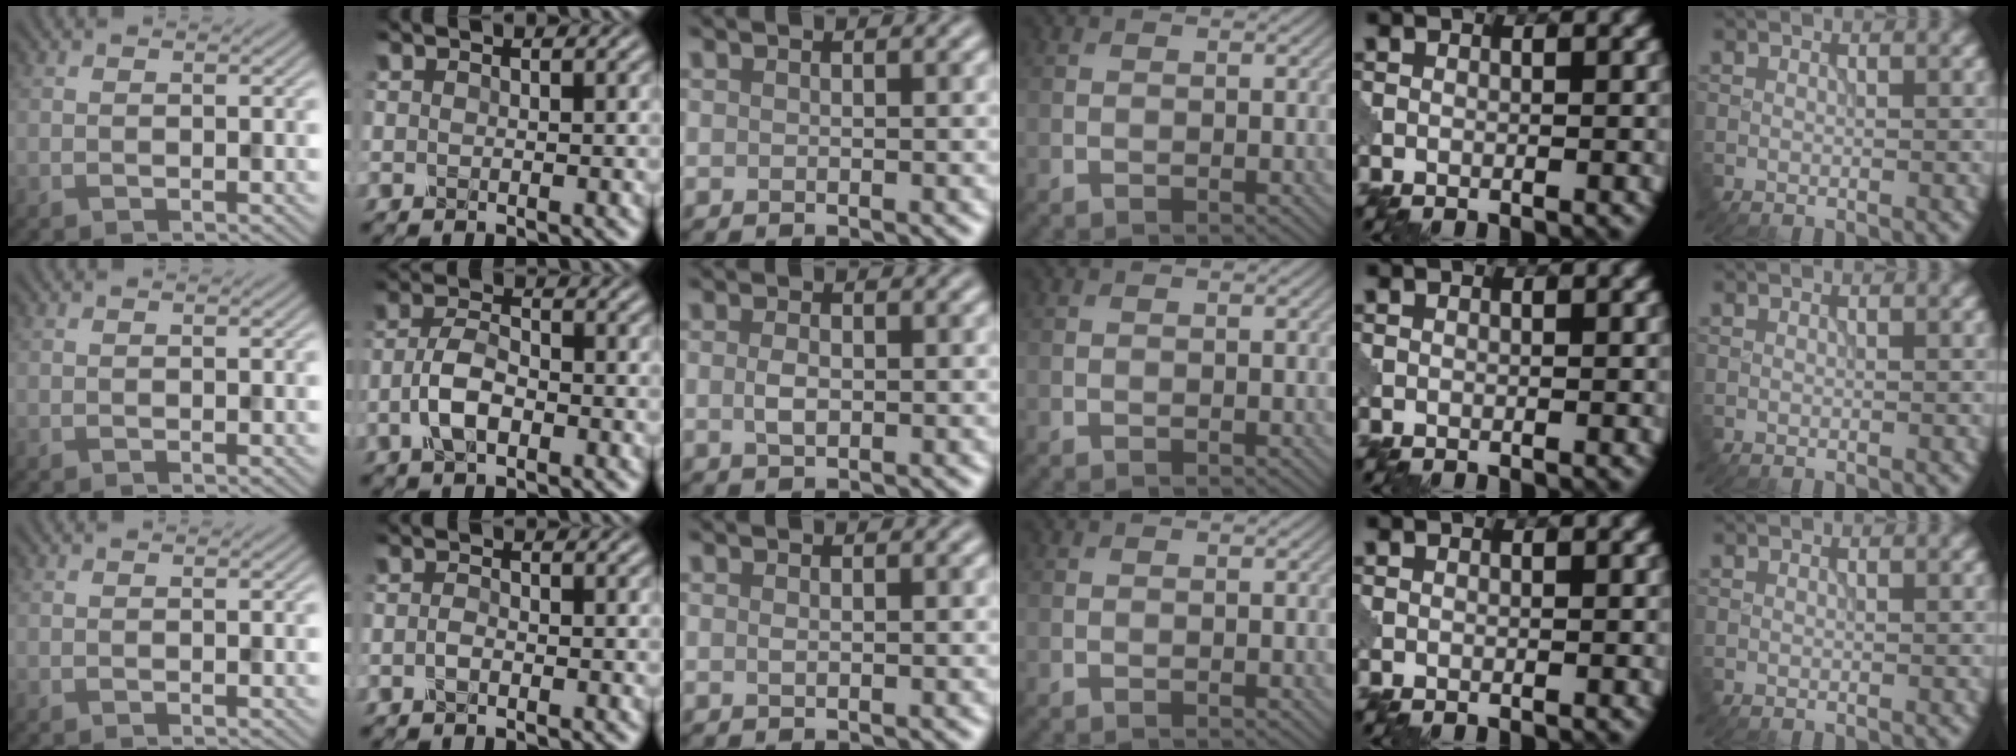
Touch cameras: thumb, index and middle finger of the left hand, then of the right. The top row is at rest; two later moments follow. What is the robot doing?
{"motion": "close", "object": "eyeshadow palette"}